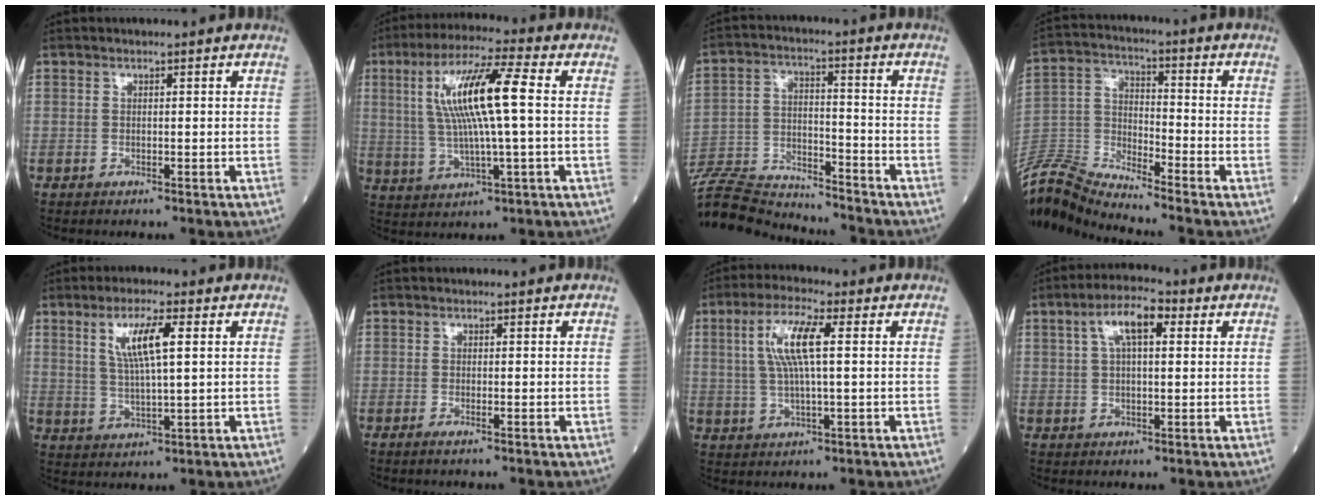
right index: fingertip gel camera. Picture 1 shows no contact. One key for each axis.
{"total": 12.7, "fx": 2.0, "fy": 0.8, "fz": 12.5, "tx": -0.245, "ty": 0.016, "tz": 0.037}
{"total": 16.8, "fx": -16.3, "fy": 1.7, "fz": 3.7, "tx": -0.078, "ty": 0.011, "tz": -0.270}
{"total": 10.4, "fx": -10.3, "fy": -1.4, "fz": 0.7, "tx": -0.029, "ty": 0.021, "tz": -0.204}
{"total": 7.3, "fx": 2.5, "fy": 0.8, "fz": 6.8, "tx": -0.134, "ty": 0.003, "tz": 0.048}
{"total": 0.9, "fx": -0.5, "fy": -0.1, "fz": 0.8, "tx": -0.016, "ty": -0.002, "tz": -0.010}
{"total": 8.0, "fx": 1.8, "fy": 1.1, "fz": 7.8, "tx": -0.163, "ty": 0.010, "tz": 0.036}
{"total": 7.0, "fx": 2.5, "fy": 2.3, "fz": 6.1, "tx": -0.114, "ty": 0.022, "tz": 0.042}